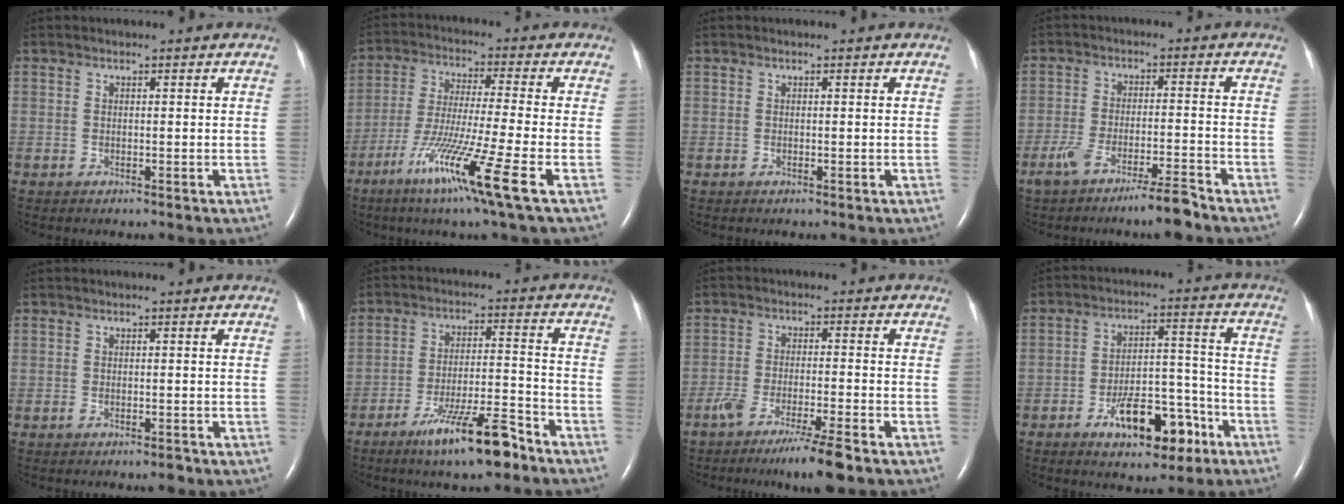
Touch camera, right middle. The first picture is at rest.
{"total": 13.7, "force": [-6.6, -1.5, 11.9], "torque": [-0.234, -0.043, -0.121]}
{"total": 0.0}
{"total": 6.9, "force": [-5.3, 0.2, 4.4], "torque": [-0.088, -0.006, -0.096]}
{"total": 1.1, "force": [-0.8, 0.2, 0.7], "torque": [-0.012, -0.001, -0.010]}
{"total": 11.1, "force": [-7.8, 1.2, 7.8], "torque": [-0.136, -0.014, -0.132]}
{"total": 8.0, "force": [-5.7, -0.1, 5.7], "torque": [-0.097, -0.020, -0.096]}
{"total": 10.9, "force": [-6.1, 4.5, 7.8], "torque": [-0.125, 0.022, -0.088]}